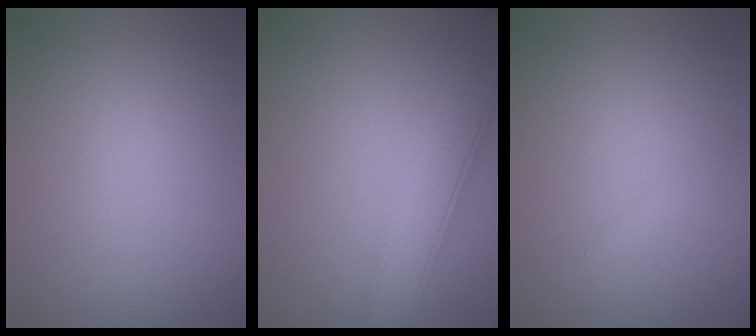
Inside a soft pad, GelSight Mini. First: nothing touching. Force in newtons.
{"total": 5.2, "press": 5.2, "slide": 0.2}
{"total": 0.6, "press": 0.6, "slide": 0.0}